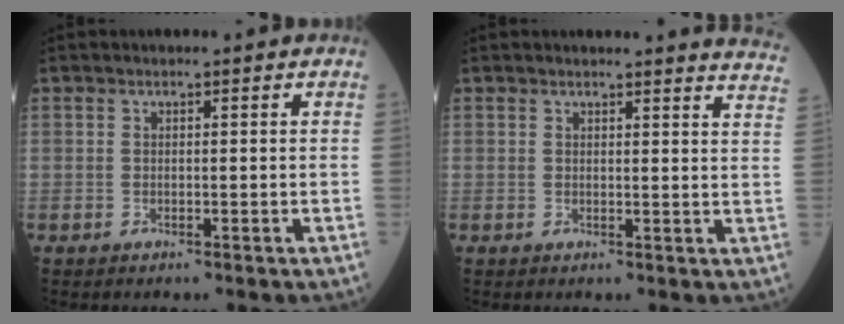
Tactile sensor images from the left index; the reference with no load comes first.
{"total": 8.8, "force": [8.7, -0.2, 0.9], "torque": [0.007, -0.068, 0.063]}